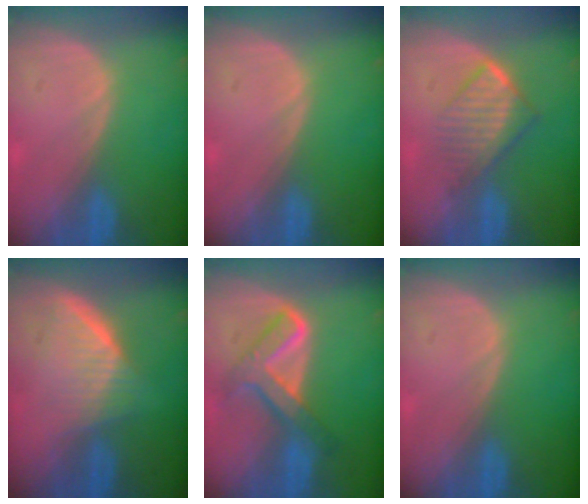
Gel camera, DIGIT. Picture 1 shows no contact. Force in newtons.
{"total": 0.0}
{"total": 6.7, "press": 5.8, "slide": 3.3}
{"total": 6.7, "press": 6.0, "slide": 2.9}
{"total": 6.9, "press": 6.9, "slide": 0.4}
{"total": 0.0}